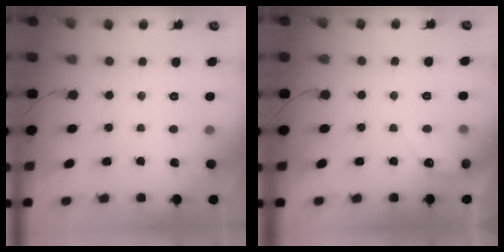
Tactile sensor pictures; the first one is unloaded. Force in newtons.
{"total": 2.8, "press": 2.8, "slide": 0.1}